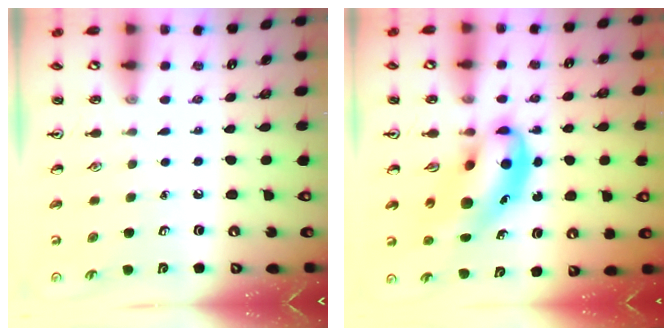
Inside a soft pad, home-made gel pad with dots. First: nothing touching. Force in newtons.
{"total": 11.9, "press": 11.5, "slide": 3.1}